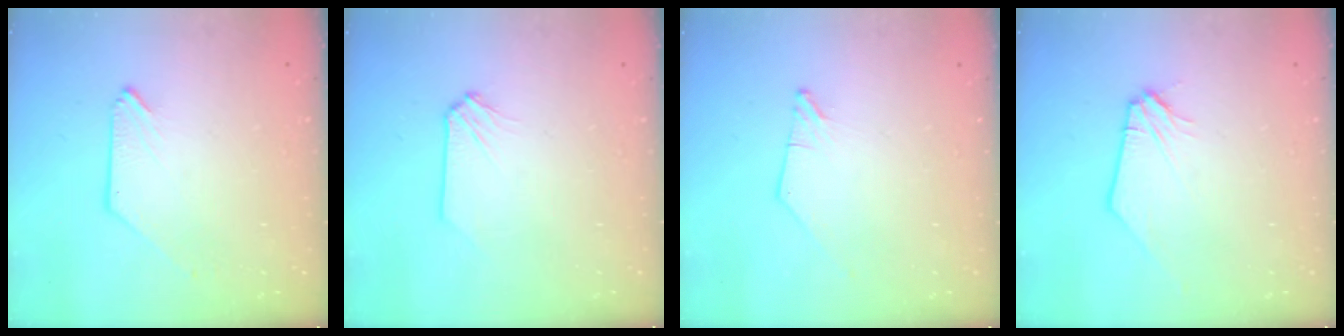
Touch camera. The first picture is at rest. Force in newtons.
{"total": 0.5, "press": 0.5, "slide": 0.0}
{"total": 0.0}
{"total": 1.2, "press": 1.2, "slide": 0.1}